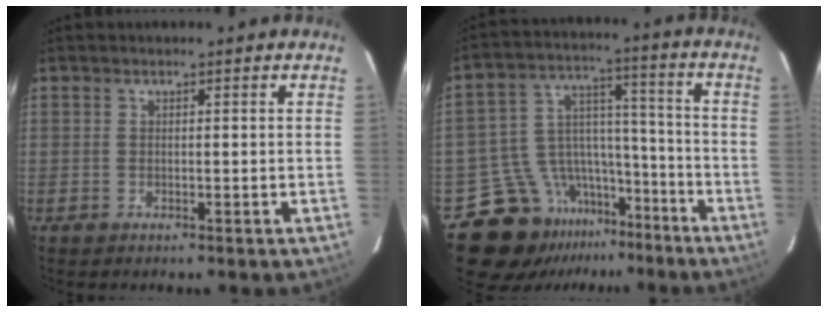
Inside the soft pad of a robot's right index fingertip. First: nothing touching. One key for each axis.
{"total": 14.8, "fx": -10.2, "fy": 9.8, "fz": 4.2, "tx": -0.055, "ty": 0.077, "tz": -0.153}